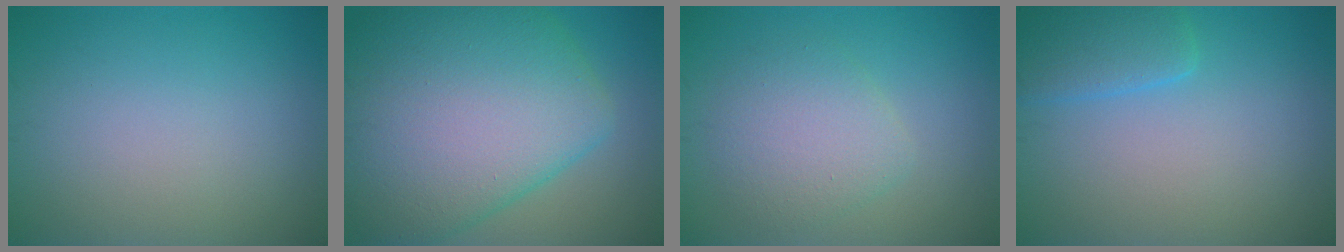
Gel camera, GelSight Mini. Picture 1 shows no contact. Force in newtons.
{"total": 13.6, "press": 13.6, "slide": 0.4}
{"total": 3.6, "press": 3.6, "slide": 0.4}
{"total": 3.2, "press": 3.2, "slide": 0.3}